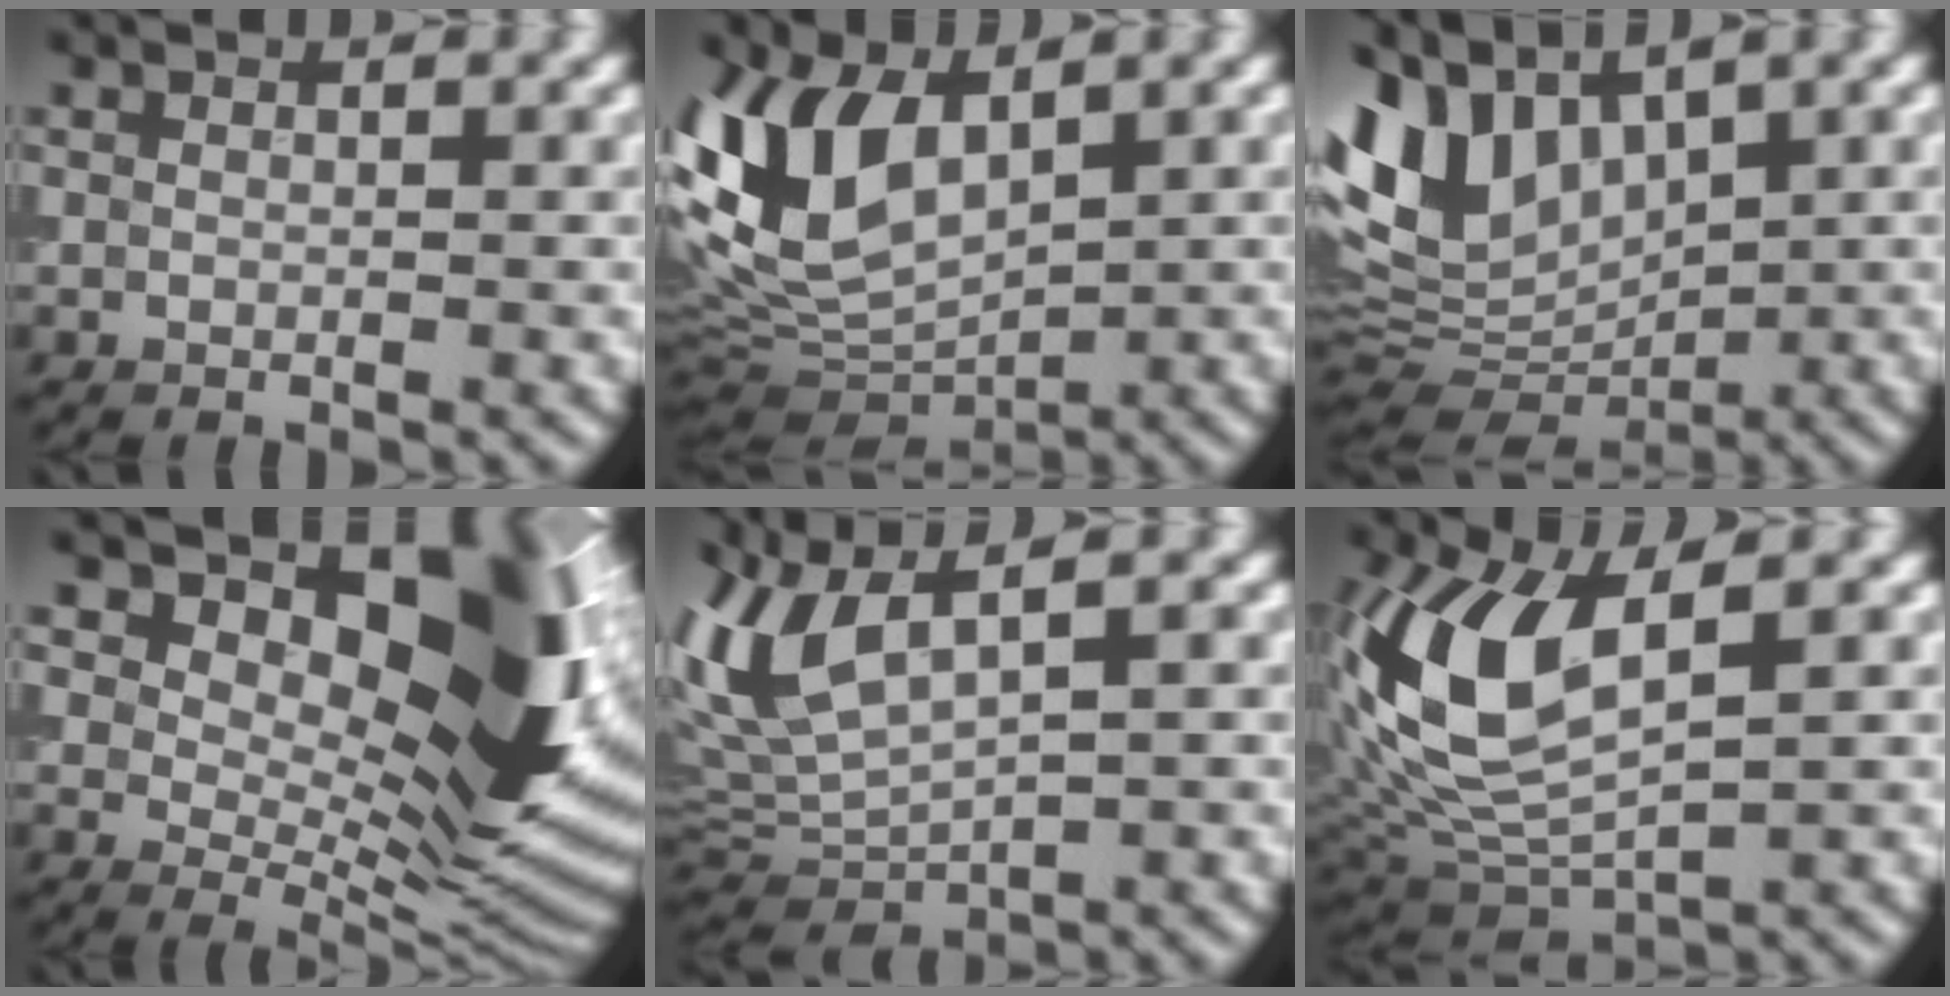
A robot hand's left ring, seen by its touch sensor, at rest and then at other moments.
{"total": 10.4, "force": [3.1, 5.8, 8.1], "torque": [-0.199, 0.002, 0.054]}
{"total": 8.2, "force": [3.3, 5.1, 5.5], "torque": [-0.124, -0.002, 0.063]}
{"total": 14.7, "force": [5.5, 7.4, 11.4], "torque": [-0.128, 0.003, 0.088]}
{"total": 6.8, "force": [2.8, 2.6, 5.6], "torque": [-0.132, 0.009, 0.058]}
{"total": 10.6, "force": [2.0, 5.2, 9.1], "torque": [-0.213, -0.001, 0.035]}